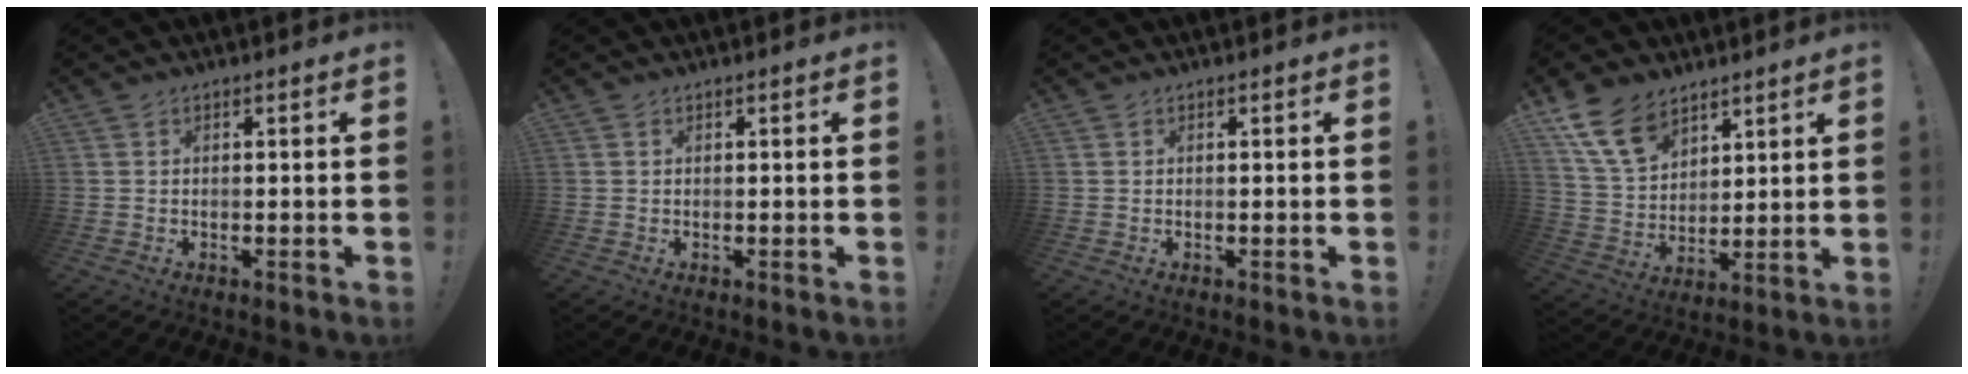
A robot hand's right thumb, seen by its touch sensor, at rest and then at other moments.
{"total": 0.0}
{"total": 0.0}
{"total": 13.7, "force": [9.3, 7.8, 6.4], "torque": [-0.115, -0.046, 0.179]}